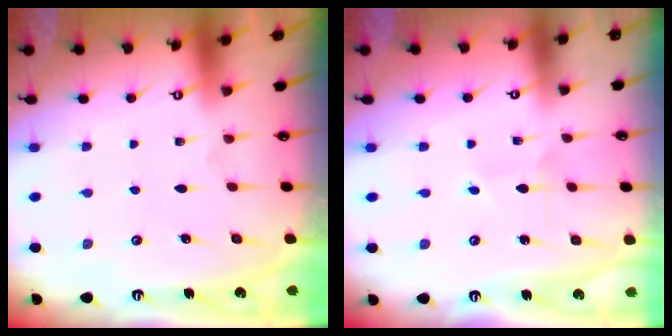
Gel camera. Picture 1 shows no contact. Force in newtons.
{"total": 1.9, "press": 1.9, "slide": 0.1}